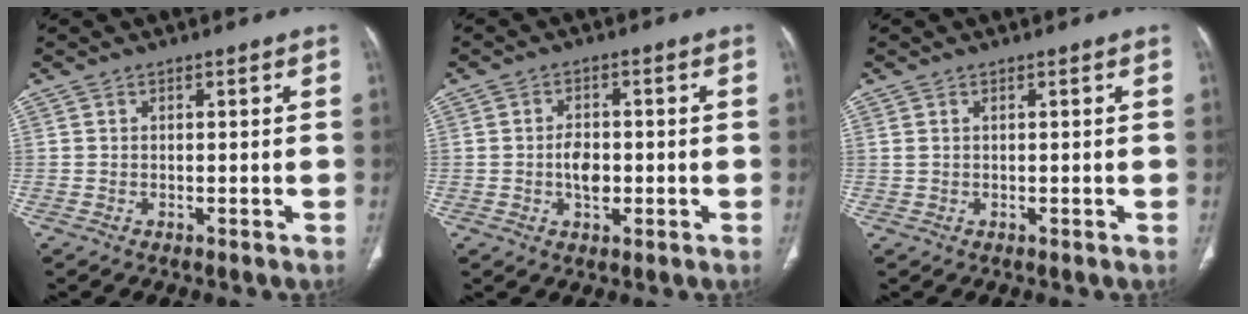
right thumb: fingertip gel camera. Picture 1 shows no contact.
{"total": 4.5, "force": [-0.6, 2.8, 3.4], "torque": [-0.050, 0.005, -0.011]}
{"total": 0.9, "force": [0.4, 0.5, 0.6], "torque": [-0.018, 0.011, 0.014]}